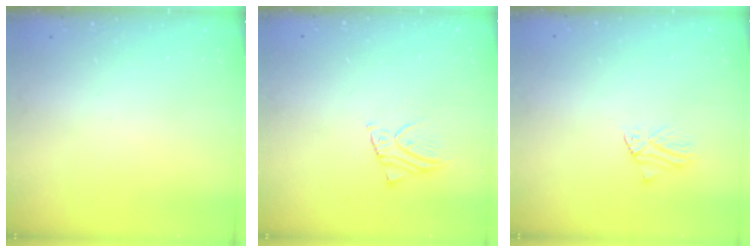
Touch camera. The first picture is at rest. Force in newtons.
{"total": 2.9, "press": 2.9, "slide": 0.2}
{"total": 0.8, "press": 0.8, "slide": 0.1}